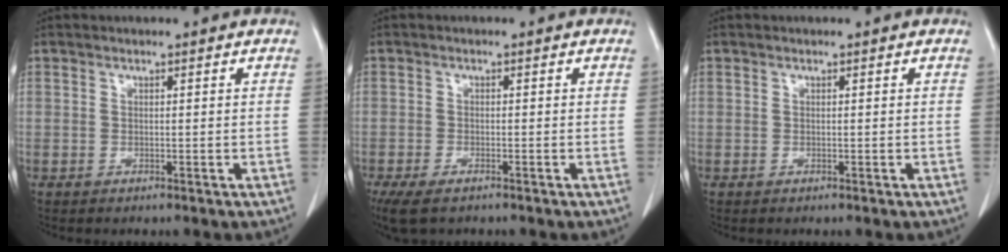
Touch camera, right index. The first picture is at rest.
{"total": 5.3, "force": [-3.8, 1.9, 3.1], "torque": [-0.059, -0.012, -0.064]}
{"total": 0.0}